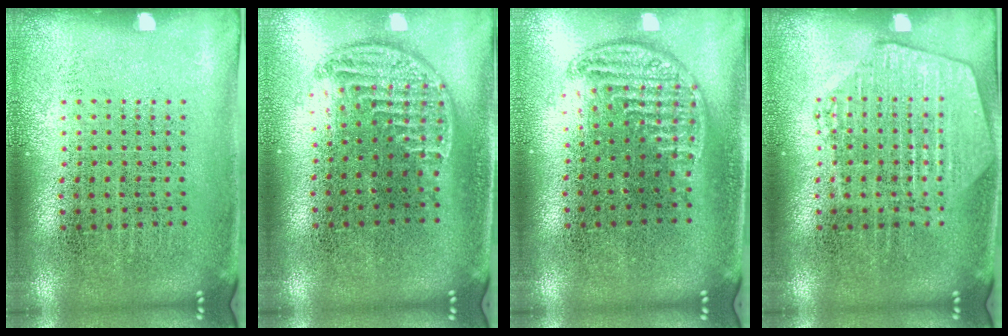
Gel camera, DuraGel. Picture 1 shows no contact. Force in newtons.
{"total": 1.2, "press": 1.0, "slide": 0.7}
{"total": 1.1, "press": 1.0, "slide": 0.4}
{"total": 2.4, "press": 2.4, "slide": 0.3}